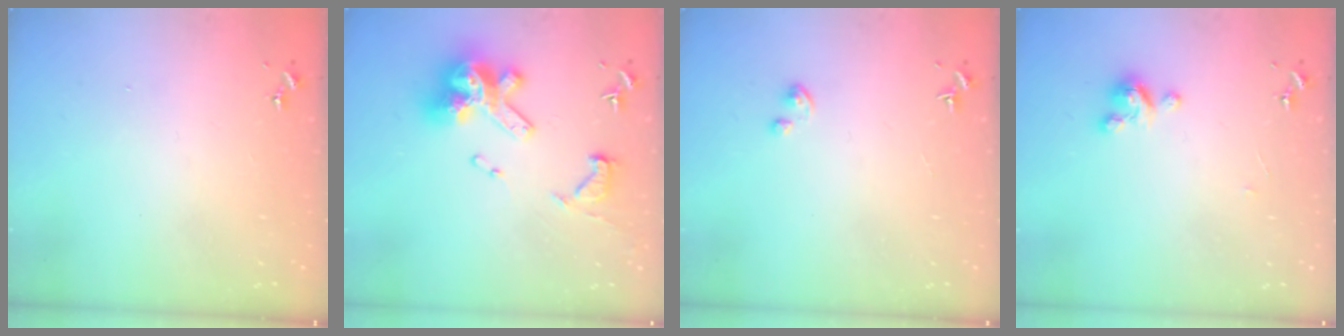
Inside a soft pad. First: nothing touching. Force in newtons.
{"total": 17.6, "press": 17.5, "slide": 1.6}
{"total": 1.8, "press": 1.8, "slide": 0.1}
{"total": 5.1, "press": 5.0, "slide": 0.3}